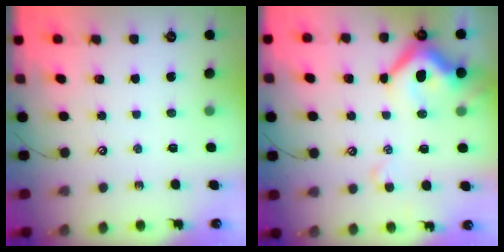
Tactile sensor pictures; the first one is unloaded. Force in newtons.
{"total": 10.5, "press": 10.3, "slide": 1.7}